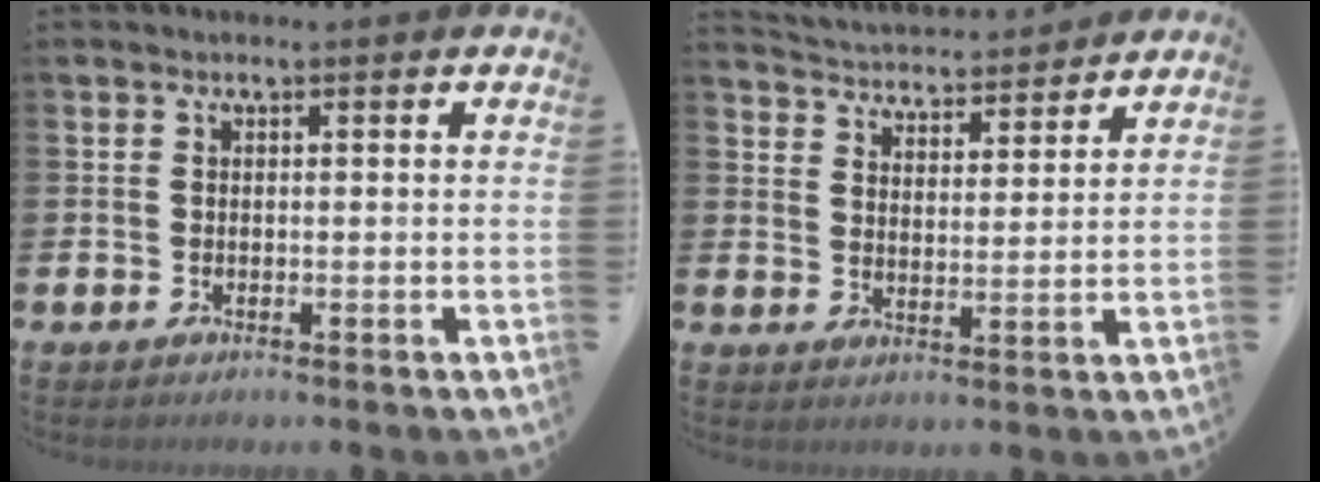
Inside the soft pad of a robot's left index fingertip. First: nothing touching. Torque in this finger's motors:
{"motor_torque": [0.27, -0.41, 0.11, 0.04]}